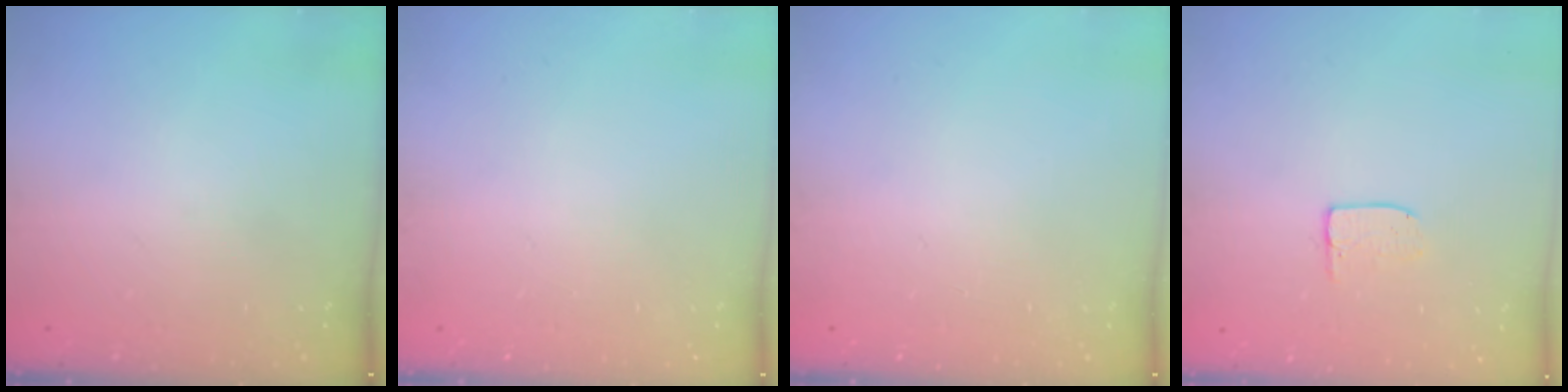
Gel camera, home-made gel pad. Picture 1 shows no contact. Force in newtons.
{"total": 0.0}
{"total": 0.0}
{"total": 5.2, "press": 5.2, "slide": 0.4}